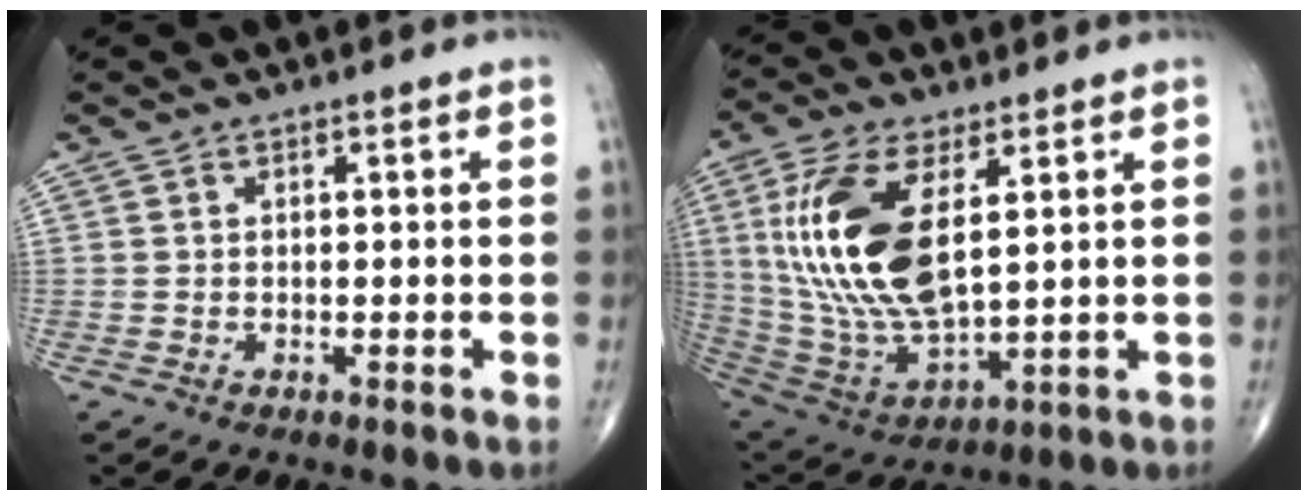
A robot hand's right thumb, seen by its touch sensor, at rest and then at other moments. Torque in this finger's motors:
{"motor_torque": [-0.69, 2.22, 2.11, 0.66, 0.65]}